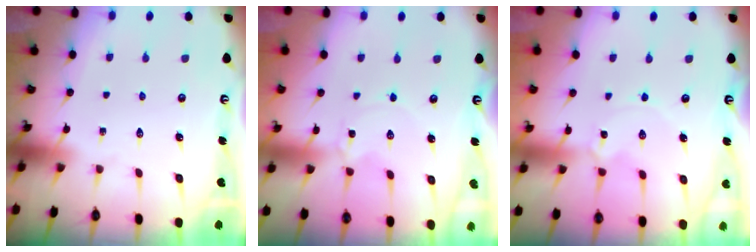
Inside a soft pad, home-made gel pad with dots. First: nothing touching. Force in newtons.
{"total": 1.8, "press": 1.8, "slide": 0.3}
{"total": 1.8, "press": 1.8, "slide": 0.3}